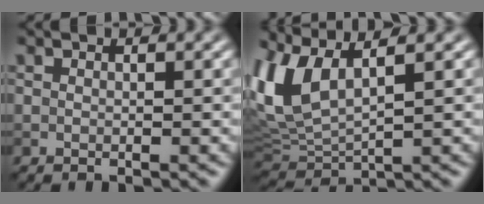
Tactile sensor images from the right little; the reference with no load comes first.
{"total": 7.4, "force": [3.0, 3.3, 5.9], "torque": [-0.155, 0.009, 0.062]}